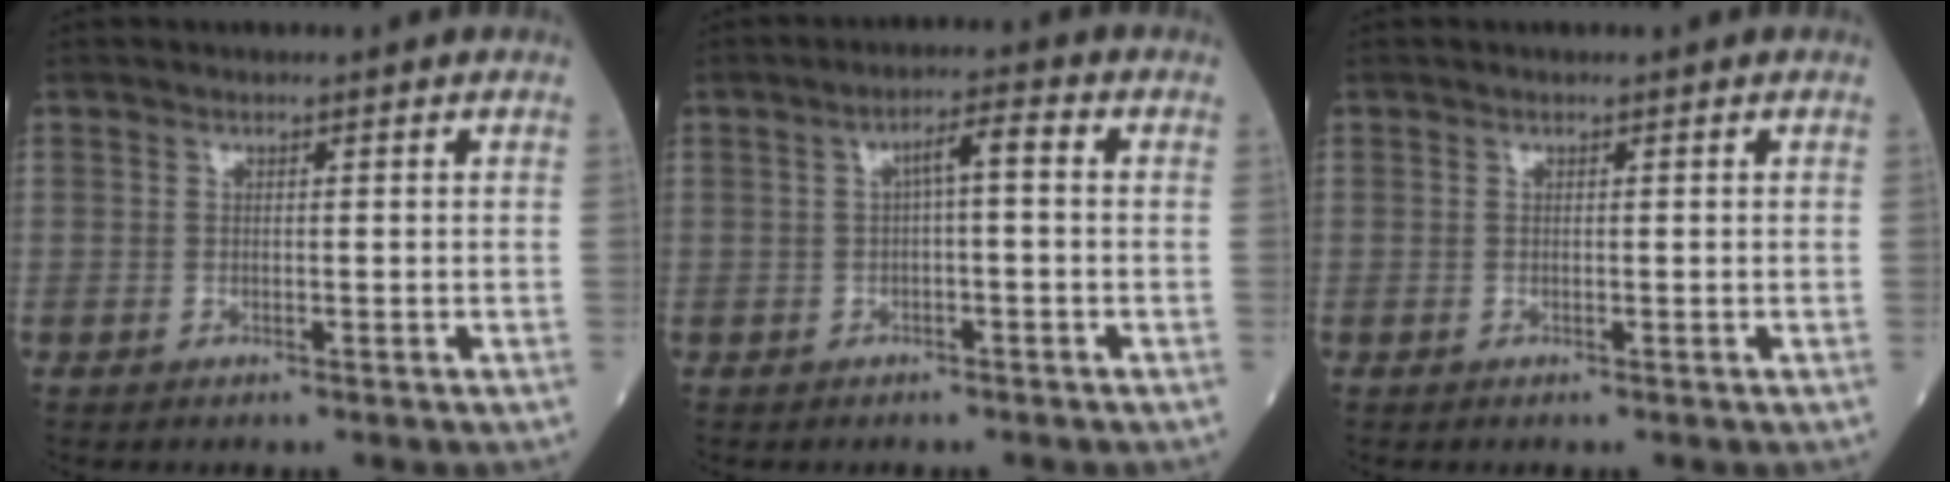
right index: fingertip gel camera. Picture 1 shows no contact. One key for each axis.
{"total": 3.5, "fx": 0.2, "fy": 0.6, "fz": 3.4, "tx": -0.053, "ty": 0.016, "tz": 0.003}
{"total": 0.0}